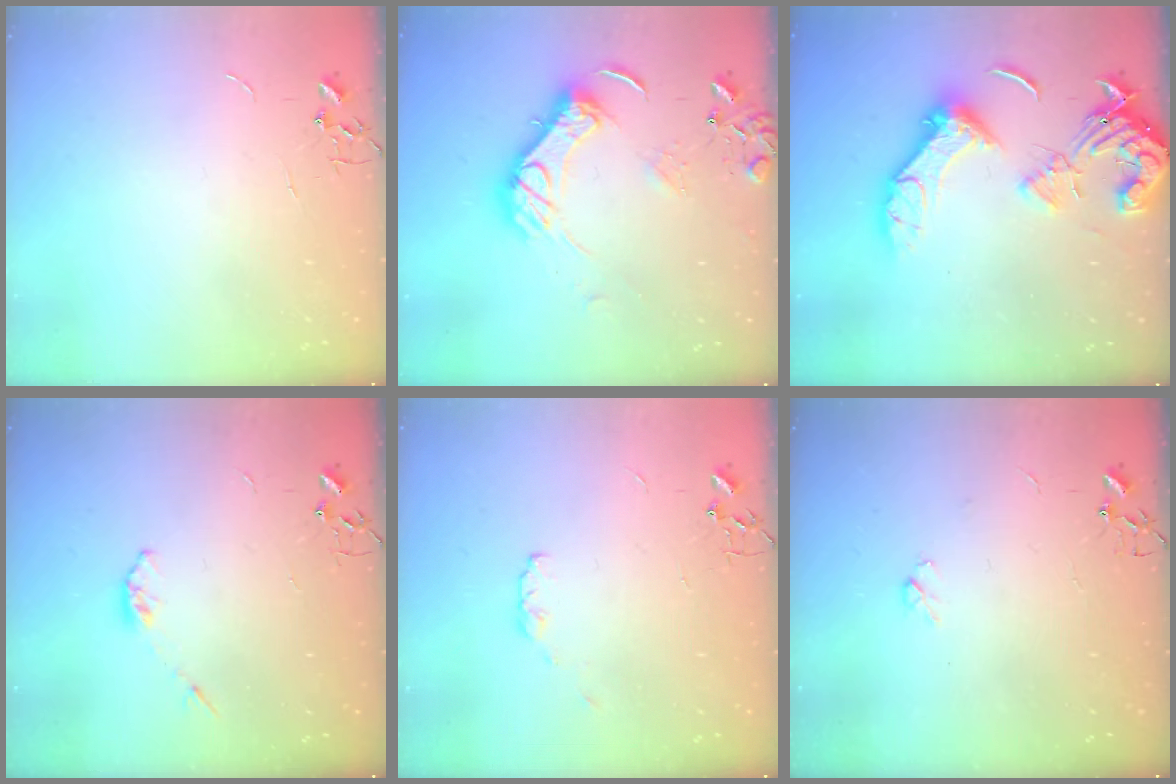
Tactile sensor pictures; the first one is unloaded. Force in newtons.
{"total": 14.6, "press": 14.6, "slide": 1.1}
{"total": 17.6, "press": 17.6, "slide": 1.5}
{"total": 3.4, "press": 3.4, "slide": 0.5}
{"total": 4.0, "press": 4.0, "slide": 0.6}
{"total": 3.8, "press": 3.6, "slide": 0.9}